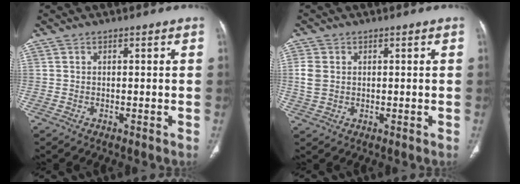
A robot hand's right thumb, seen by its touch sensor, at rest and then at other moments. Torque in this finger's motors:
{"motor_torque": [0.13, -0.14, 0.05, 0.18, 0.02]}